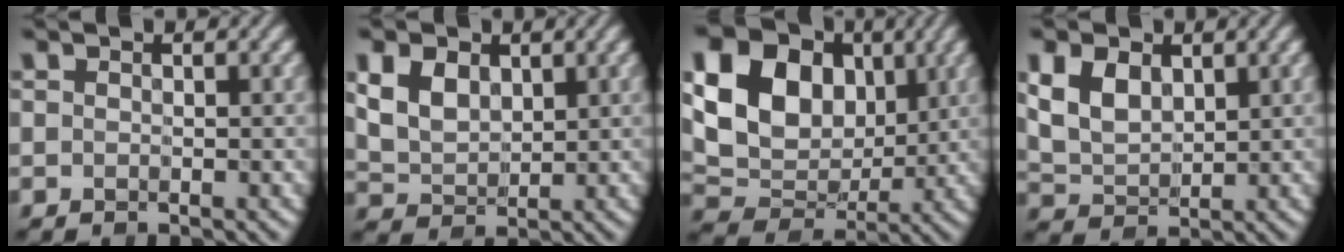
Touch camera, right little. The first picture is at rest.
{"total": 3.7, "force": [1.0, 2.5, 2.4], "torque": [-0.058, -0.006, 0.020]}
{"total": 12.2, "force": [2.7, 9.1, 7.7], "torque": [-0.155, 0.022, 0.039]}
{"total": 4.1, "force": [1.1, 2.7, 2.9], "torque": [-0.068, -0.005, 0.021]}